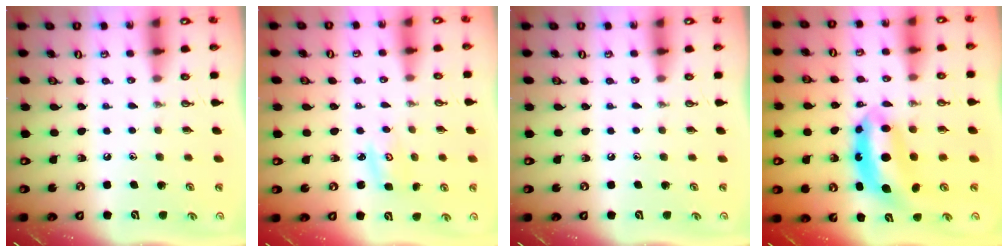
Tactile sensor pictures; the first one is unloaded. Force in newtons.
{"total": 2.6, "press": 2.6, "slide": 0.3}
{"total": 0.0}
{"total": 6.8, "press": 6.8, "slide": 0.6}